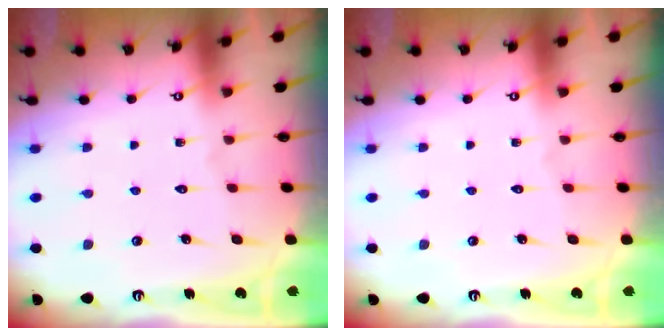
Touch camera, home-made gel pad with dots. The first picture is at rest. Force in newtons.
{"total": 0.0}